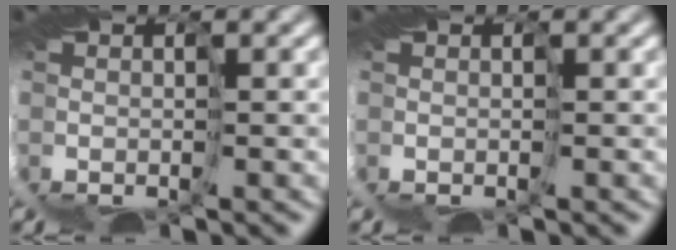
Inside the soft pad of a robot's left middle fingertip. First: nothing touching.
{"total": 0.0}